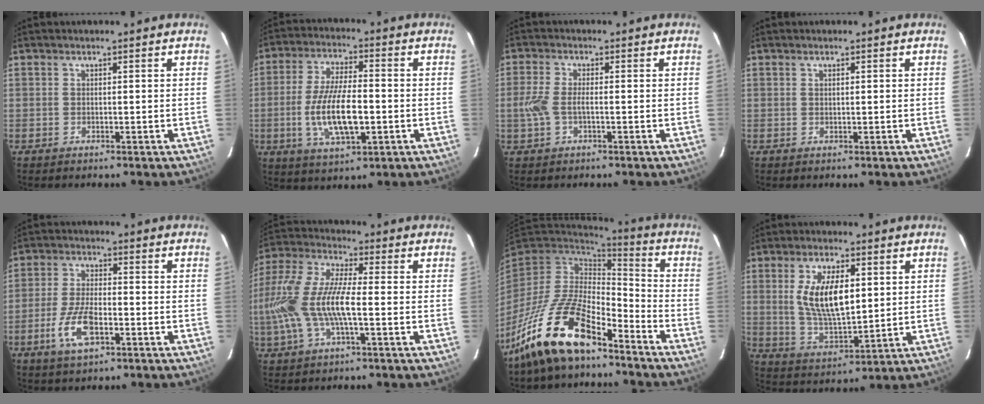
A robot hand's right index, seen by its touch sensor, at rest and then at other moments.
{"total": 12.4, "force": [-2.5, 4.3, 11.4], "torque": [-0.228, -0.008, -0.042]}
{"total": 4.7, "force": [-0.9, 2.0, 4.1], "torque": [-0.094, 0.003, -0.016]}
{"total": 0.6, "force": [0.3, 0.2, 0.5], "torque": [-0.009, 0.003, 0.007]}
{"total": 8.8, "force": [-3.6, 3.4, 7.2], "torque": [-0.156, -0.004, -0.068]}
{"total": 16.2, "force": [-2.8, 4.8, 15.3], "torque": [-0.316, -0.001, -0.056]}
{"total": 18.8, "force": [-13.2, 6.7, 11.6], "torque": [-0.247, -0.016, -0.247]}
{"total": 12.3, "force": [2.5, 5.1, 10.9], "torque": [-0.210, -0.002, 0.056]}